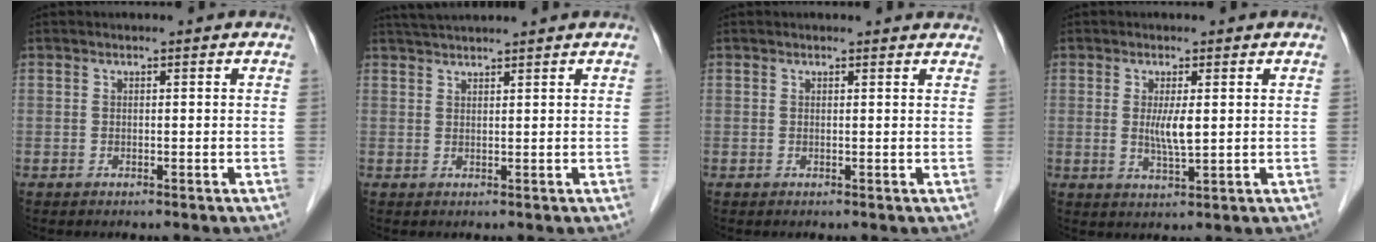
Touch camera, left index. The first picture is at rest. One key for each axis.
{"total": 4.4, "fx": 4.0, "fy": -0.7, "fz": 1.6, "tx": -0.023, "ty": 0.029, "tz": 0.071}
{"total": 2.3, "fx": 2.3, "fy": 0.4, "fz": 0.2, "tx": -0.011, "ty": 0.002, "tz": 0.015}
{"total": 3.7, "fx": 0.4, "fy": 0.5, "fz": 3.6, "tx": -0.071, "ty": -0.007, "tz": 0.010}